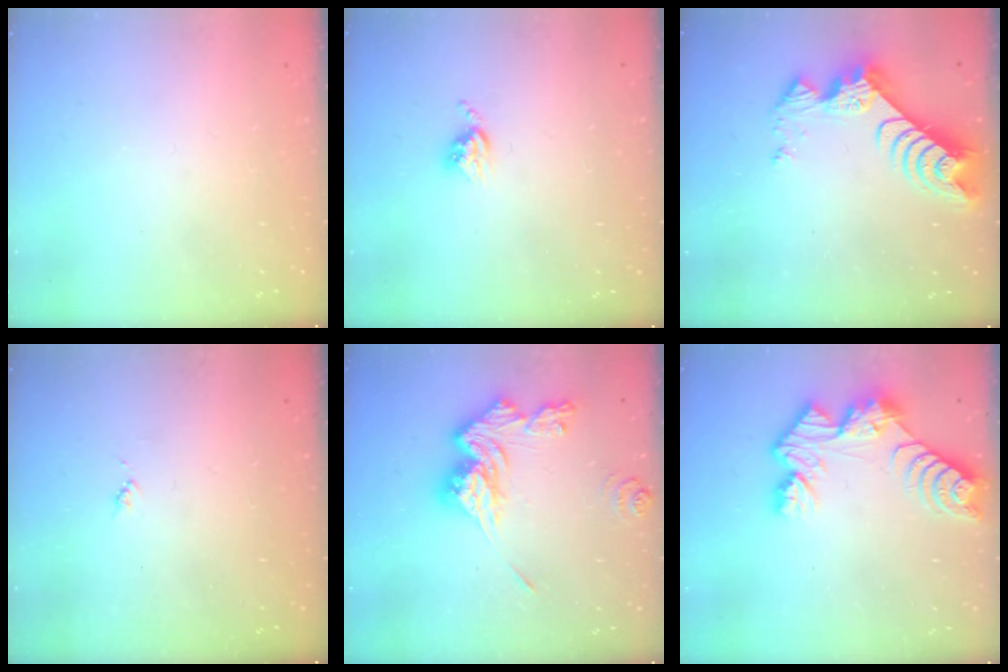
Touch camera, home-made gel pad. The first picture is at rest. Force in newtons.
{"total": 4.3, "press": 4.2, "slide": 0.5}
{"total": 9.5, "press": 9.5, "slide": 0.8}
{"total": 3.6, "press": 3.6, "slide": 0.5}
{"total": 15.3, "press": 15.2, "slide": 1.4}
{"total": 10.3, "press": 10.3, "slide": 1.0}